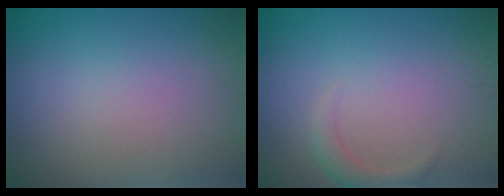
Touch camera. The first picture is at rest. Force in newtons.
{"total": 1.6, "press": 1.6, "slide": 0.1}